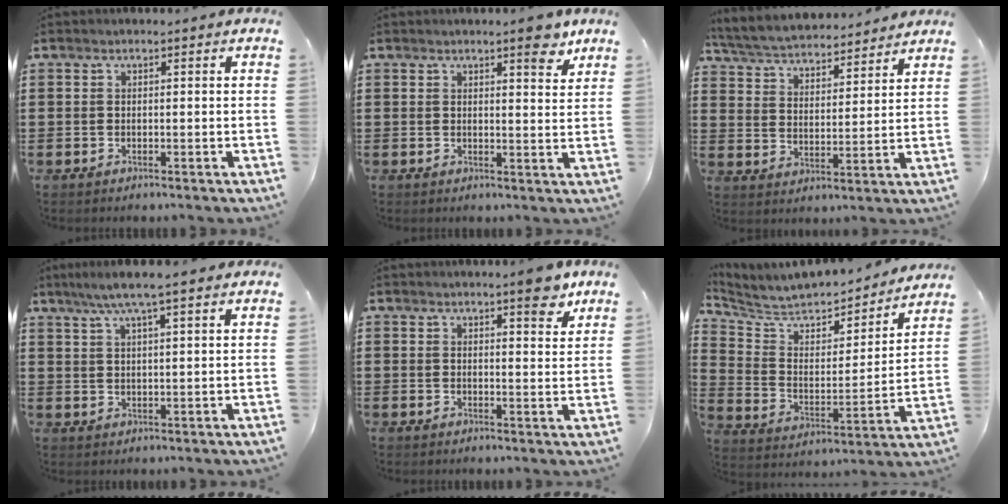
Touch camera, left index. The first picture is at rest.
{"total": 4.9, "force": [3.6, 1.0, 3.1], "torque": [-0.038, -0.013, 0.057]}
{"total": 4.4, "force": [4.4, 0.3, 0.8], "torque": [-0.039, -0.029, 0.071]}
{"total": 5.9, "force": [4.5, 0.1, 3.9], "torque": [-0.086, -0.003, 0.078]}
{"total": 5.3, "force": [4.1, 0.8, 3.3], "torque": [-0.043, -0.016, 0.066]}
{"total": 5.0, "force": [4.5, 2.0, 1.0], "torque": [-0.053, -0.043, 0.071]}